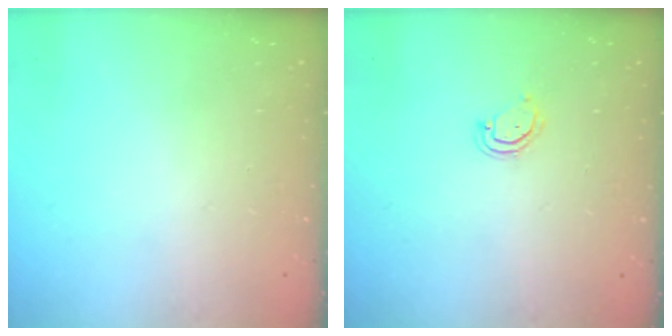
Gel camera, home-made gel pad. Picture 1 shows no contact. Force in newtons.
{"total": 3.6, "press": 3.6, "slide": 0.2}